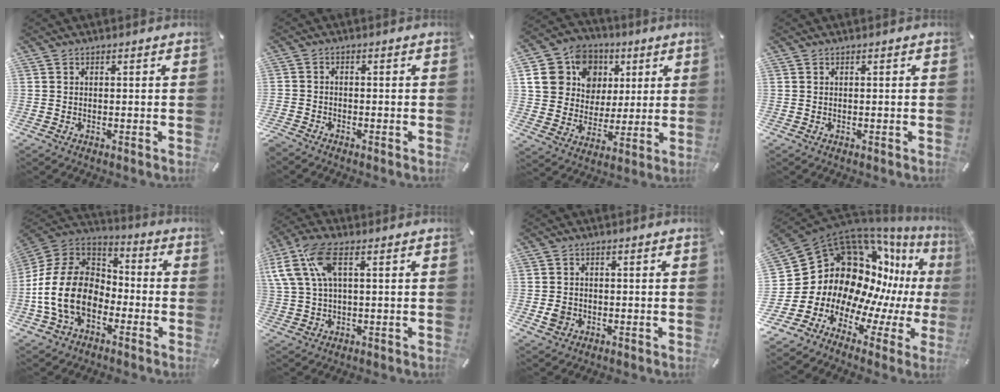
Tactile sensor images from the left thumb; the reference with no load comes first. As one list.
[{"total": 1.9, "force": [-1.8, 0.6, 0.3], "torque": [-0.012, 0.005, -0.038]}, {"total": 17.0, "force": [5.5, 14.9, 6.3], "torque": [-0.113, -0.010, 0.107]}, {"total": 0.0}, {"total": 16.1, "force": [-5.9, 11.4, 9.7], "torque": [-0.216, 0.033, -0.108]}, {"total": 11.4, "force": [3.4, 5.1, 9.6], "torque": [-0.210, -0.003, 0.064]}, {"total": 3.1, "force": [-0.6, 2.7, 1.3], "torque": [-0.015, 0.002, -0.011]}, {"total": 19.2, "force": [5.0, 15.7, 9.8], "torque": [-0.180, -0.107, 0.133]}]